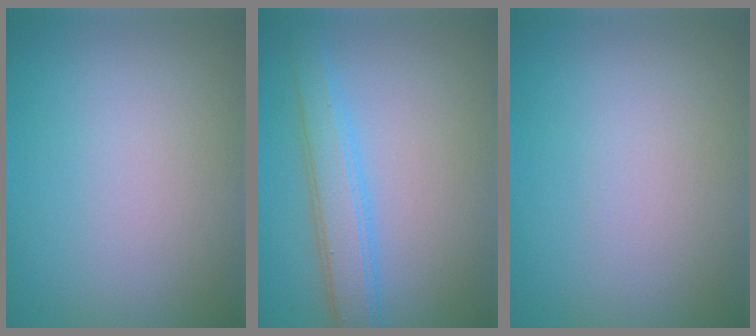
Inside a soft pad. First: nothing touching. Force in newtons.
{"total": 3.8, "press": 3.8, "slide": 0.1}
{"total": 0.0}